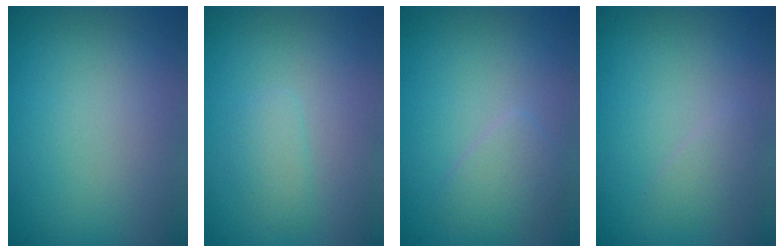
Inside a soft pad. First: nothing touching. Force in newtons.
{"total": 1.2, "press": 1.2, "slide": 0.0}
{"total": 2.0, "press": 2.0, "slide": 0.0}
{"total": 1.0, "press": 1.0, "slide": 0.1}